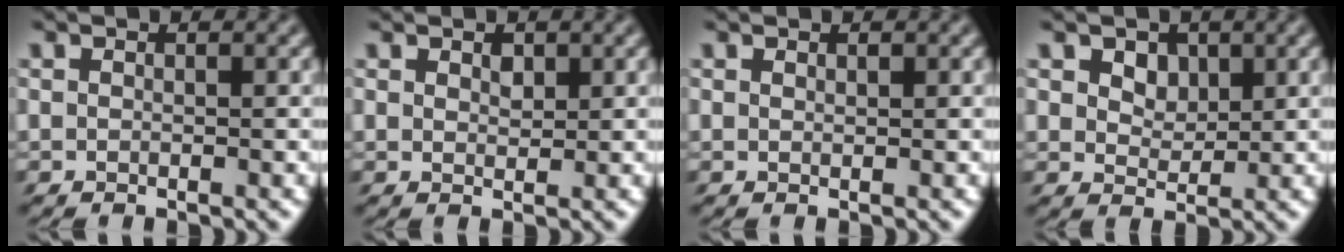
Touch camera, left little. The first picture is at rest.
{"total": 1.5, "force": [1.0, 0.9, 0.8], "torque": [-0.022, -0.003, 0.016]}
{"total": 0.5, "force": [0.5, 0.0, 0.2], "torque": [-0.004, -0.001, 0.011]}
{"total": 3.4, "force": [1.0, 2.7, 1.9], "torque": [-0.042, 0.004, 0.010]}